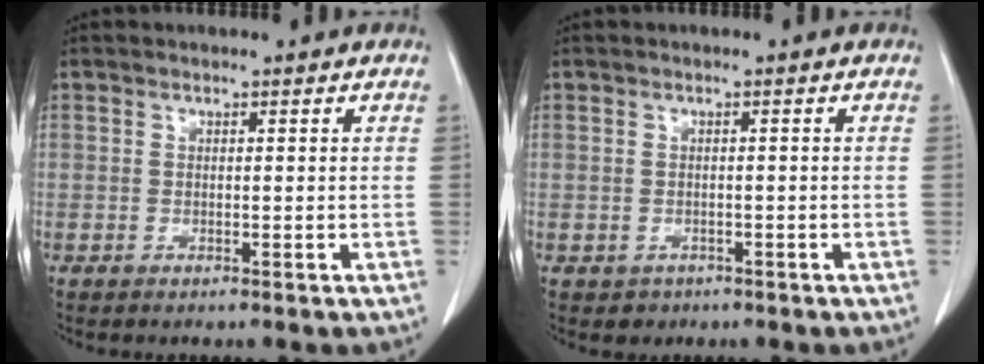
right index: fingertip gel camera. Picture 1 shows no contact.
{"total": 1.5, "force": [-0.9, 1.3, -0.1], "torque": [0.001, 0.006, -0.010]}